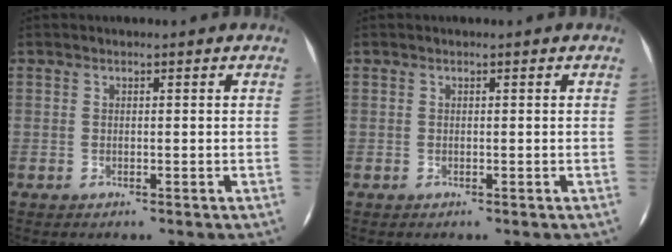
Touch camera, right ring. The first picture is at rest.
{"total": 0.0}